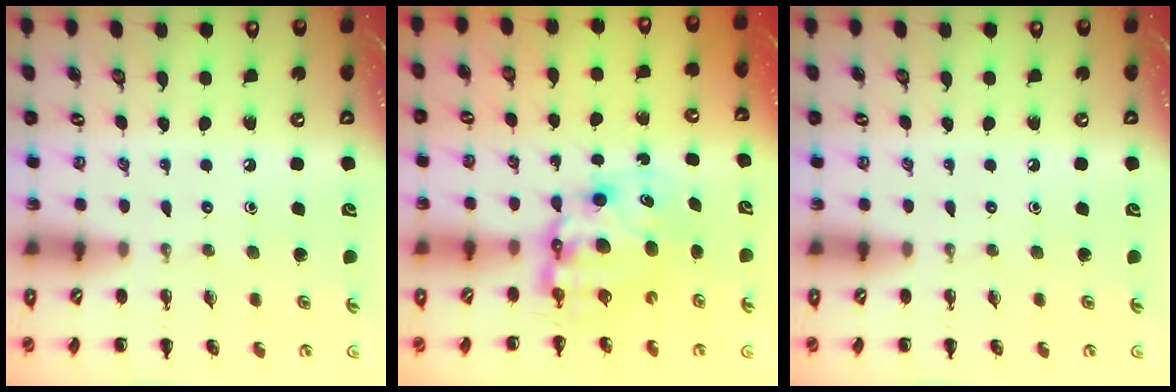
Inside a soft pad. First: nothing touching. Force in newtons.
{"total": 7.8, "press": 7.5, "slide": 2.2}
{"total": 0.0}